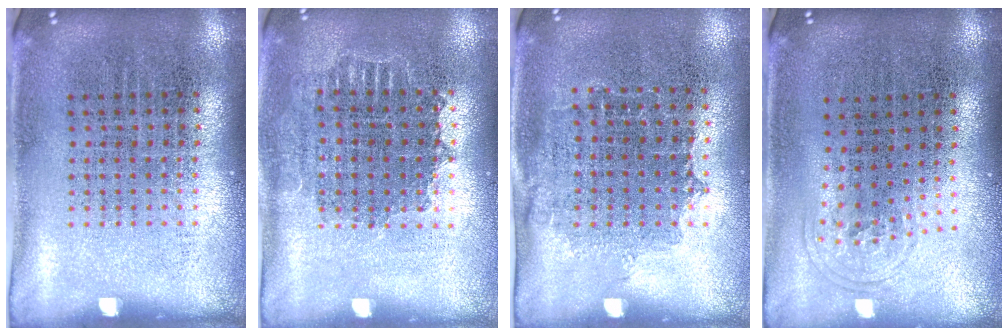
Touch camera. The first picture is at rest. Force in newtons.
{"total": 1.1, "press": 1.0, "slide": 0.4}
{"total": 0.9, "press": 0.7, "slide": 0.6}
{"total": 0.8, "press": 0.5, "slide": 0.7}